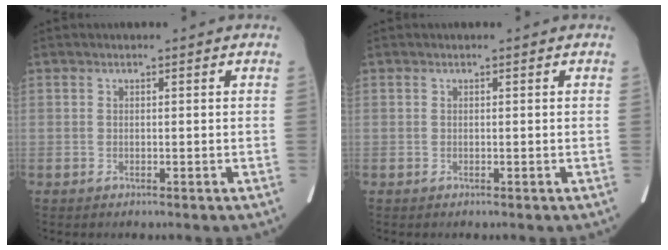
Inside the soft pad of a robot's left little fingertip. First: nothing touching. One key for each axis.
{"total": 0.0}